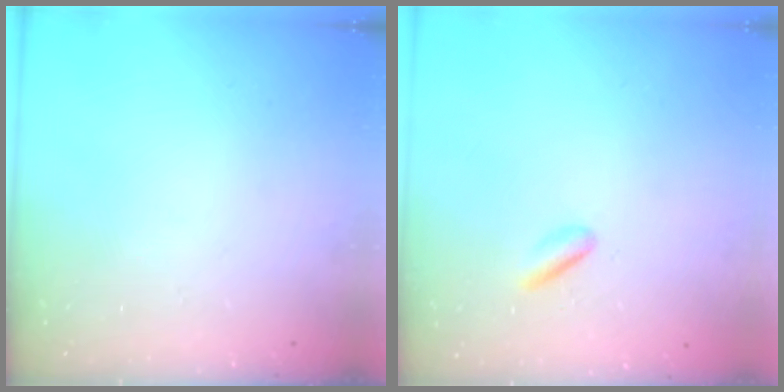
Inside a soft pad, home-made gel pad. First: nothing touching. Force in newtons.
{"total": 2.5, "press": 2.4, "slide": 0.7}